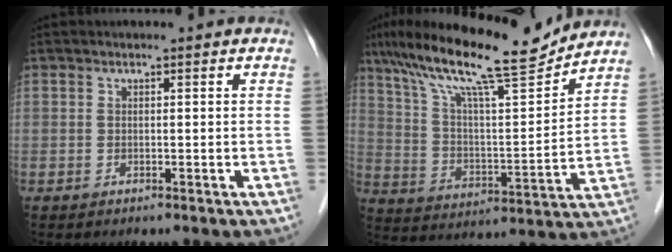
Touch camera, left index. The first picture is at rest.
{"total": 17.7, "force": [15.0, 1.0, 9.2], "torque": [-0.168, 0.012, 0.252]}